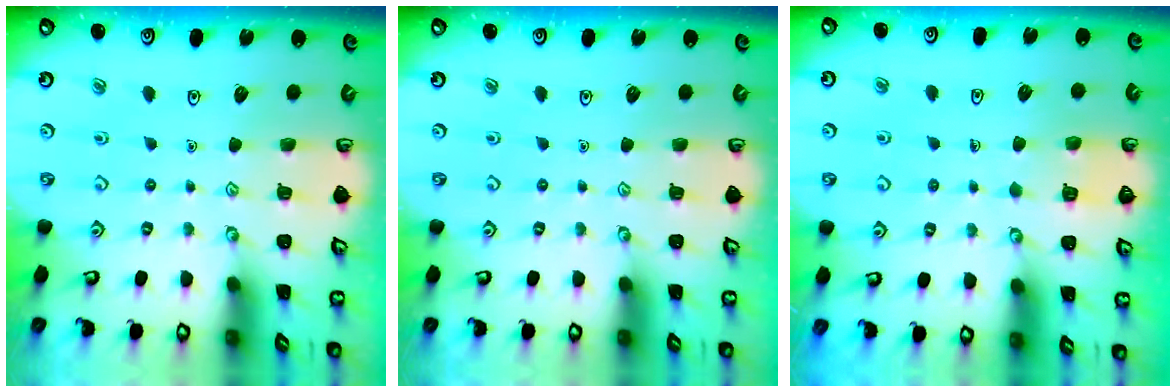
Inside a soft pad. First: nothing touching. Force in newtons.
{"total": 0.0}
{"total": 2.8, "press": 2.8, "slide": 0.3}